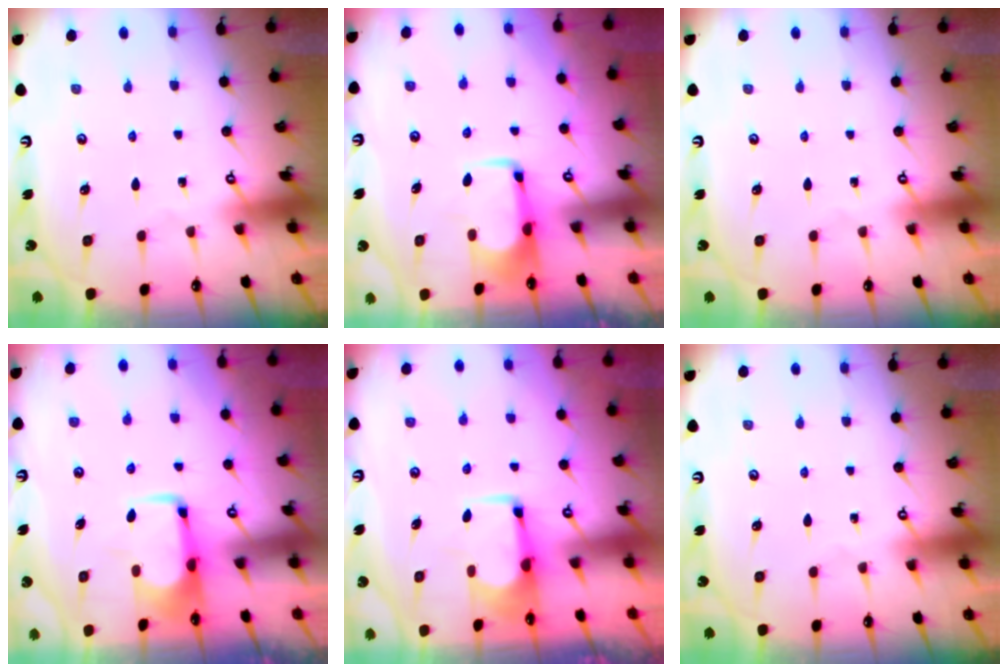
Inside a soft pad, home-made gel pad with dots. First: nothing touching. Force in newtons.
{"total": 2.0, "press": 2.0, "slide": 0.4}
{"total": 0.0}
{"total": 1.8, "press": 1.7, "slide": 0.4}
{"total": 1.8, "press": 1.6, "slide": 0.8}
{"total": 0.0}